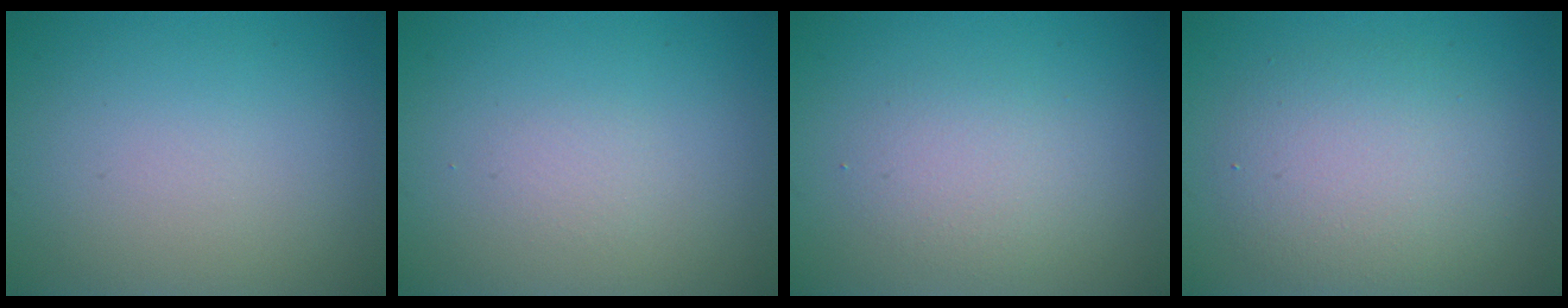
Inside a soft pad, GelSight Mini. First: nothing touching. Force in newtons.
{"total": 0.7, "press": 0.7, "slide": 0.0}
{"total": 2.2, "press": 2.2, "slide": 0.1}
{"total": 4.8, "press": 4.8, "slide": 0.1}